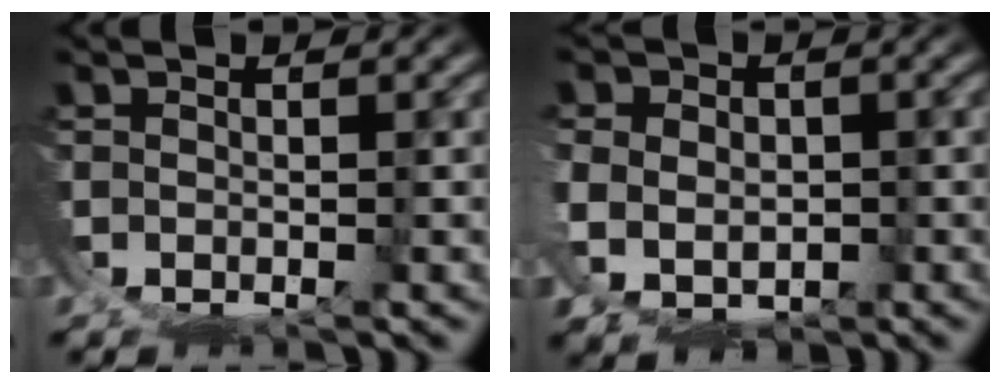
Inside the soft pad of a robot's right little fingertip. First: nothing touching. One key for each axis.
{"total": 5.4, "fx": -0.3, "fy": 4.2, "fz": 3.4, "tx": -0.077, "ty": -0.033, "tz": 0.013}